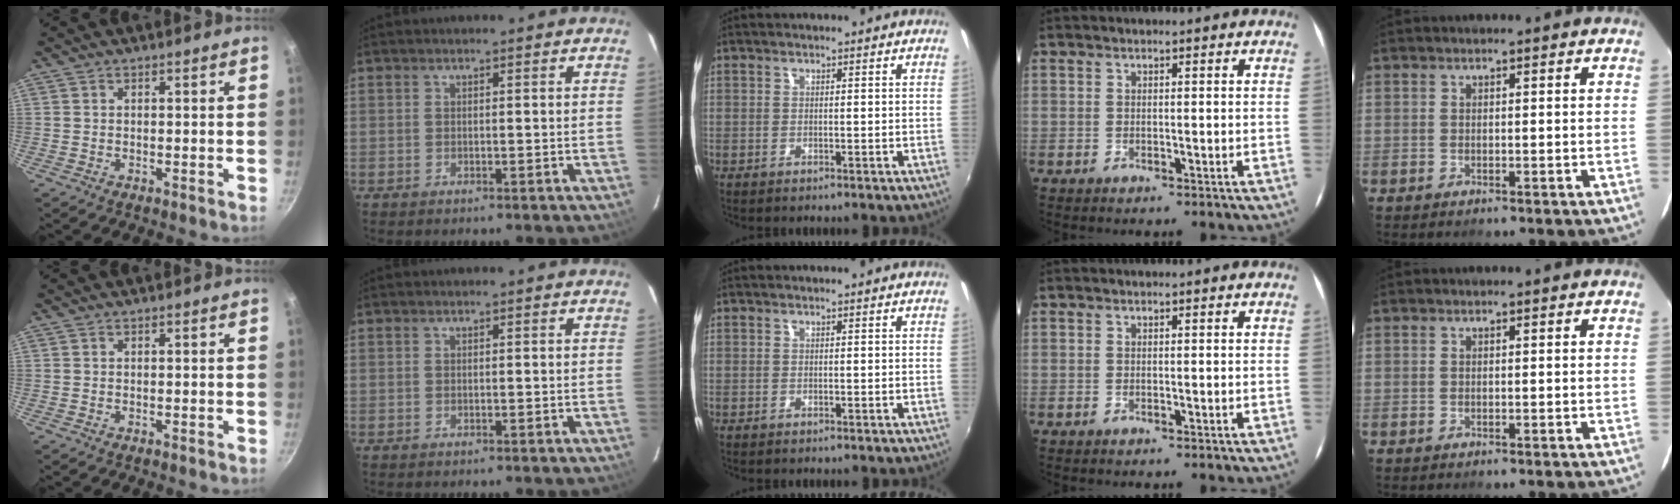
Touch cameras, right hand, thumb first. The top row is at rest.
{}